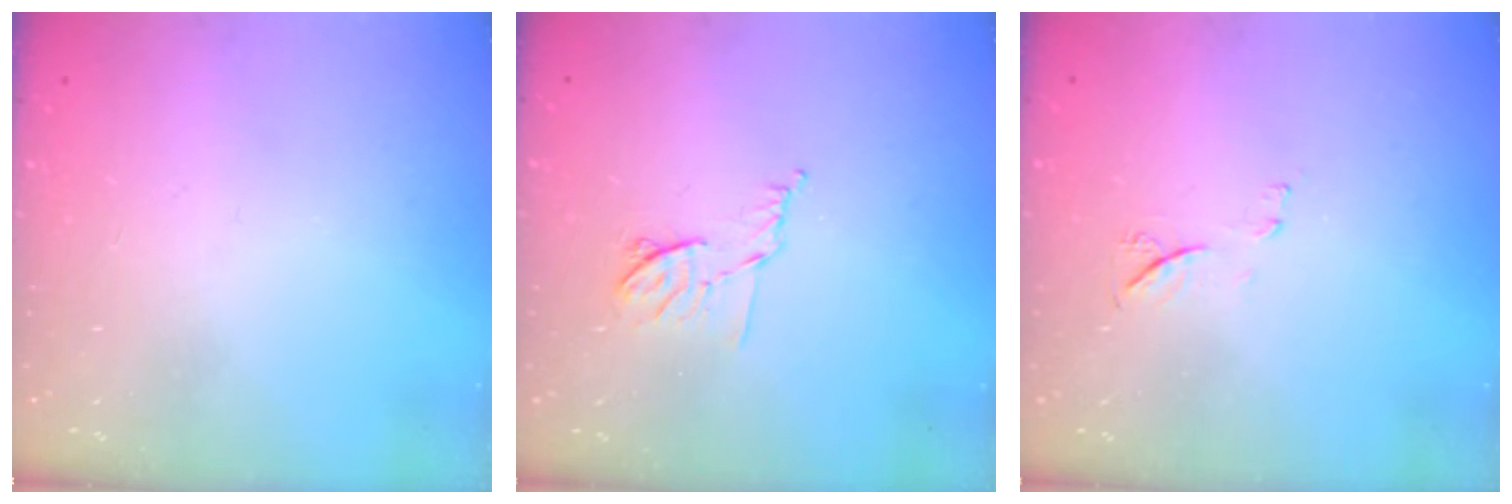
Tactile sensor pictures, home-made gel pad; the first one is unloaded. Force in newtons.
{"total": 7.4, "press": 7.3, "slide": 1.2}
{"total": 5.6, "press": 5.6, "slide": 0.7}